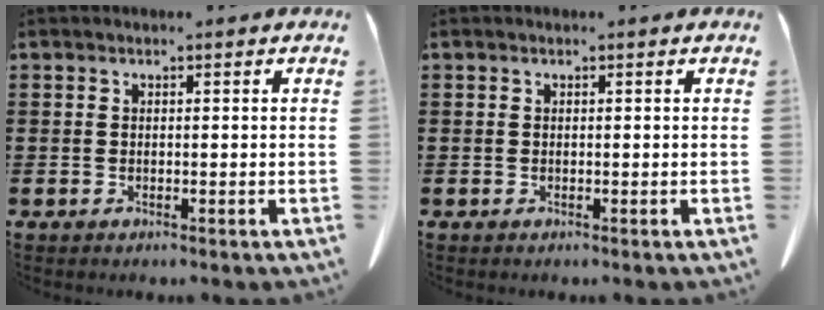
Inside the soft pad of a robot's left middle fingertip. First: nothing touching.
{"total": 0.0}